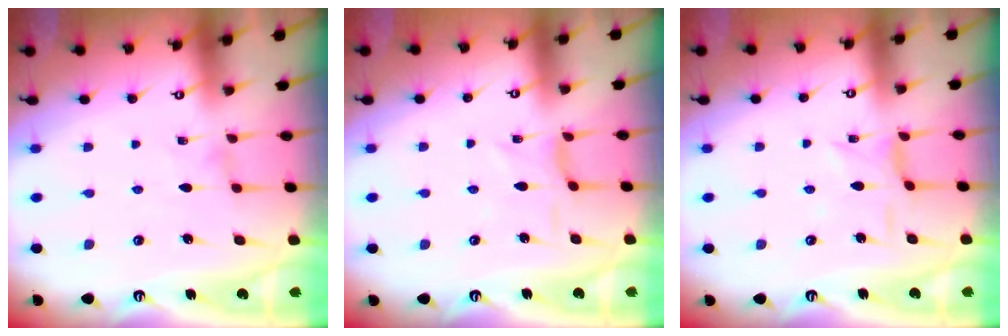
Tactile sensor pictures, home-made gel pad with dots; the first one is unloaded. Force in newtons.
{"total": 1.9, "press": 1.8, "slide": 0.5}
{"total": 2.0, "press": 2.0, "slide": 0.3}